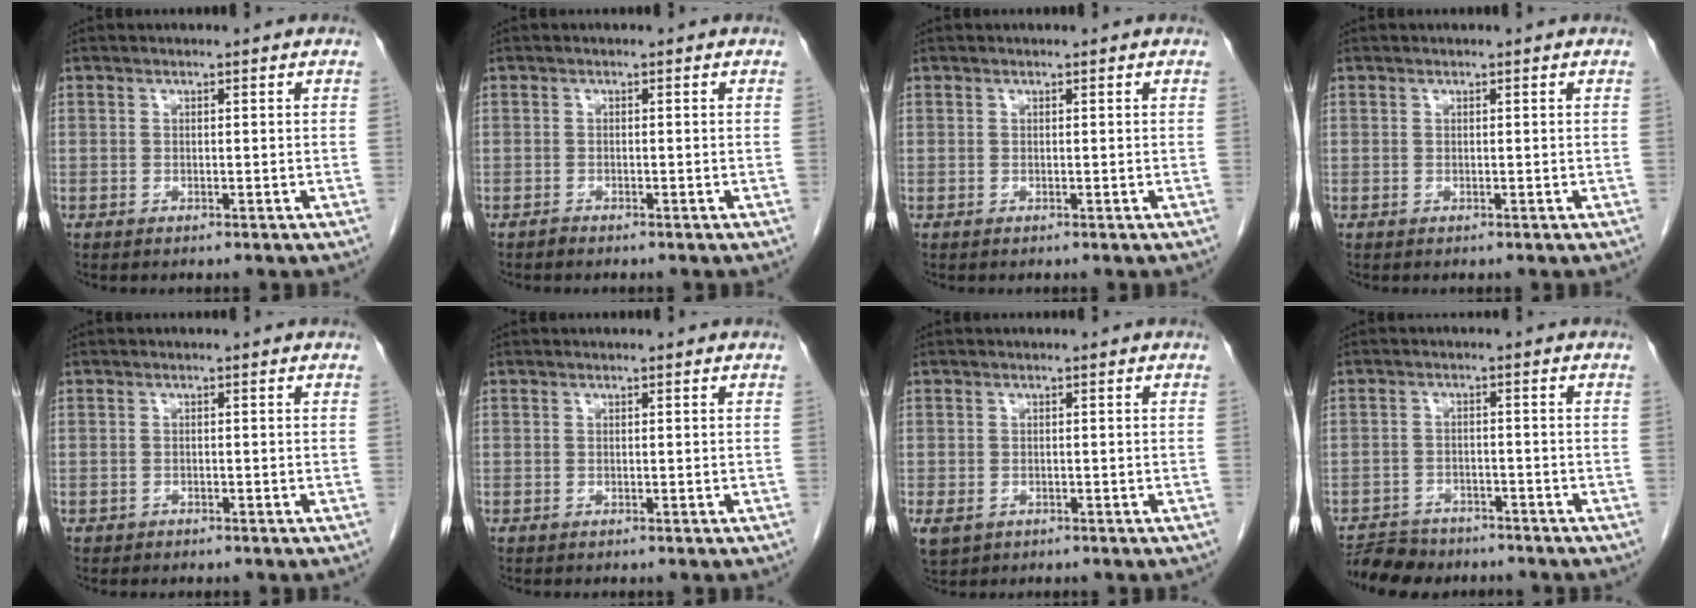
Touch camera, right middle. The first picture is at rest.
{"total": 0.7, "force": [-0.6, 0.1, 0.3], "torque": [-0.011, -0.001, -0.011]}
{"total": 0.0}
{"total": 0.0}
{"total": 0.6, "force": [-0.4, 0.5, 0.0], "torque": [-0.010, 0.002, -0.007]}
{"total": 0.0}
{"total": 3.1, "force": [-1.4, 2.2, 1.6], "torque": [-0.038, -0.008, -0.015]}
{"total": 6.7, "force": [-5.9, 2.9, 1.1], "torque": [-0.016, -0.007, -0.095]}